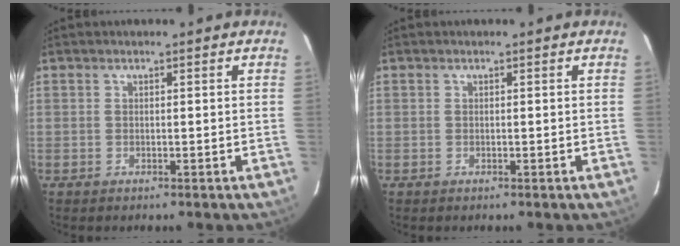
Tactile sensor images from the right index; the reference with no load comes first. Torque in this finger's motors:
{"motor_torque": [0.00, 0.00, 0.01, 0.00]}